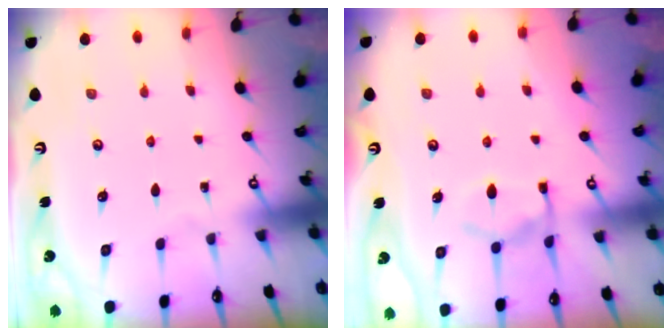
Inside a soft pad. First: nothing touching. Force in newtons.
{"total": 10.9, "press": 10.9, "slide": 1.1}